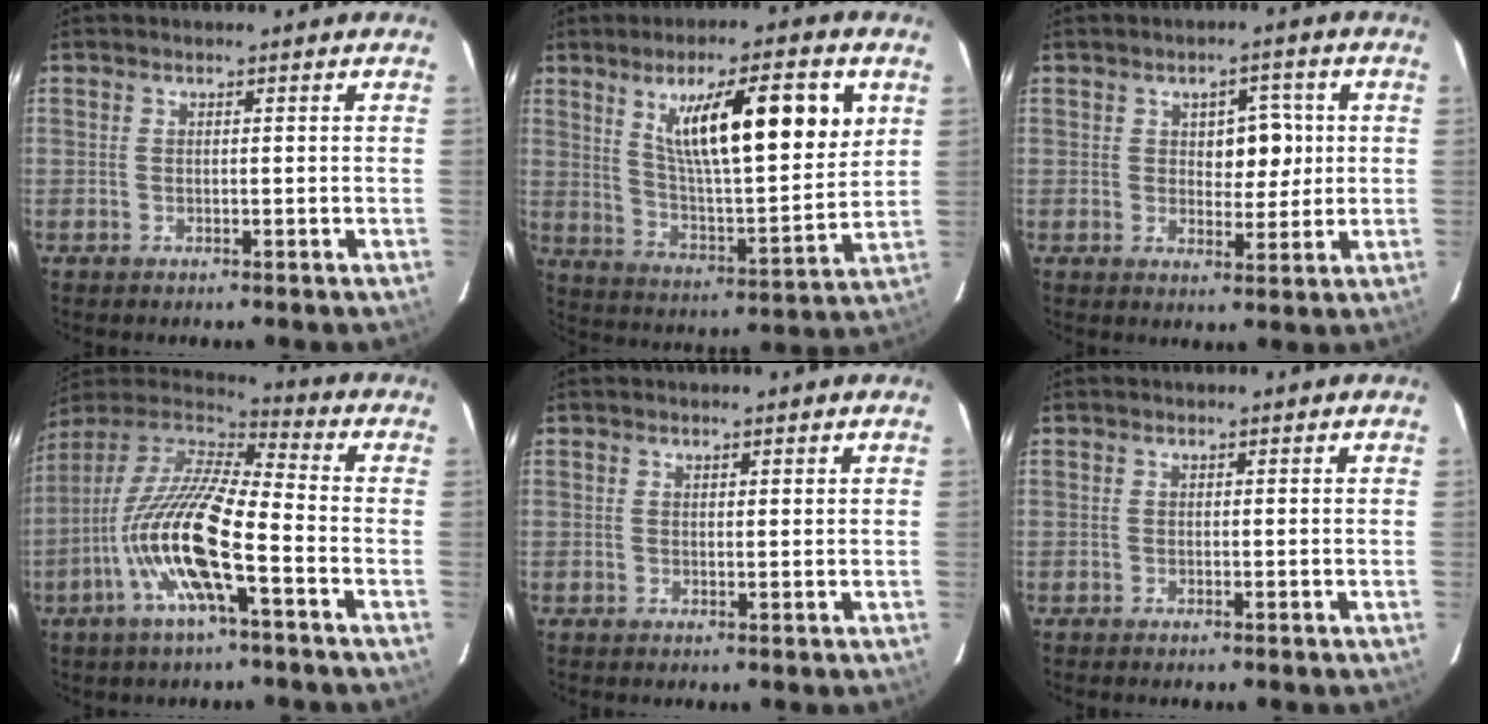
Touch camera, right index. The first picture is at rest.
{"total": 18.2, "force": [7.1, 3.2, 16.5], "torque": [-0.260, 0.001, 0.119]}
{"total": 5.4, "force": [1.0, 3.2, 4.3], "torque": [-0.051, 0.009, 0.020]}
{"total": 16.6, "force": [-5.6, 2.5, 15.4], "torque": [-0.316, -0.003, -0.110]}
{"total": 0.9, "force": [0.6, 0.2, 0.6], "torque": [-0.013, 0.002, 0.010]}
{"total": 0.0}